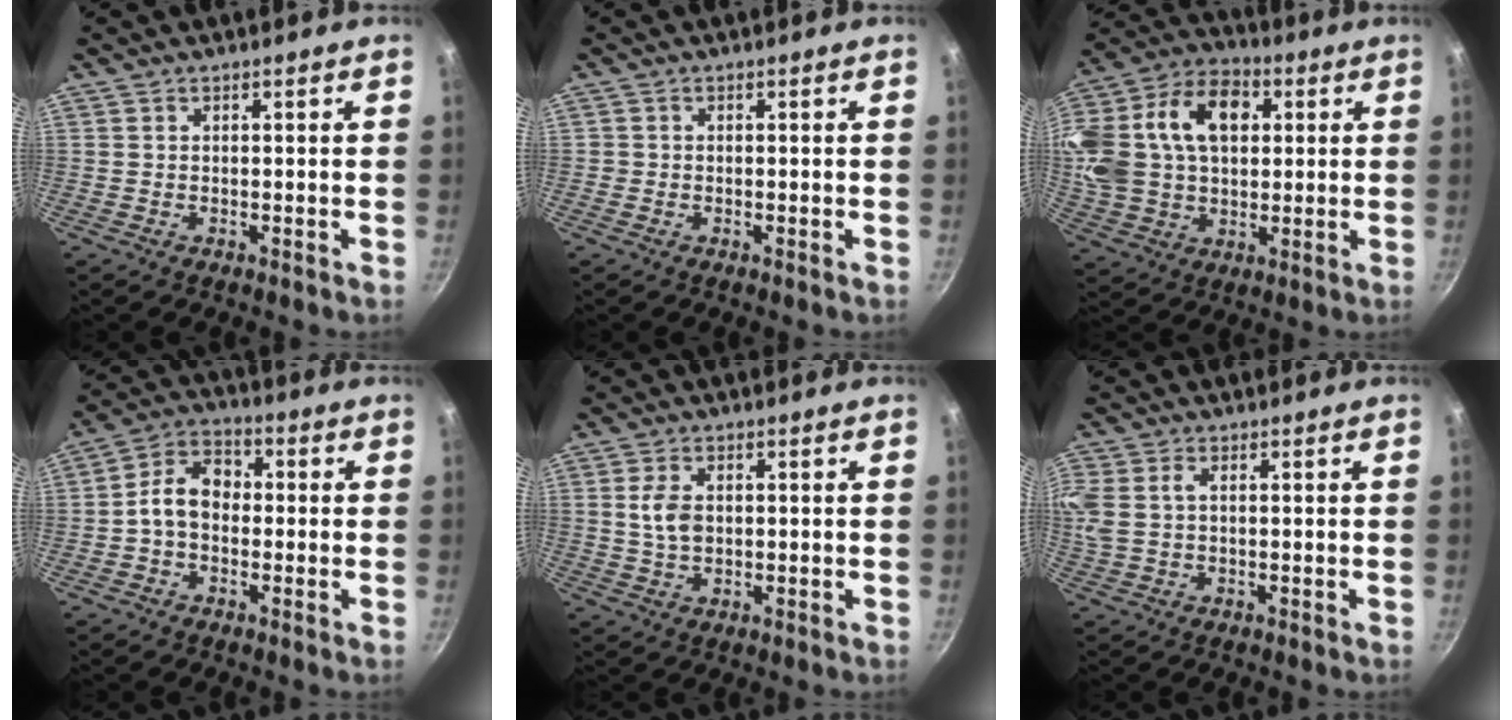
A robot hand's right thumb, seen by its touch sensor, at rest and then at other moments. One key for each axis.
{"total": 0.6, "fx": -0.1, "fy": 0.6, "fz": 0.1, "tx": 0.001, "ty": 0.001, "tz": -0.005}
{"total": 26.1, "fx": 6.1, "fy": 18.1, "fz": 17.8, "tx": -0.372, "ty": 0.035, "tz": 0.101}
{"total": 8.3, "fx": -0.6, "fy": 6.1, "fz": 5.6, "tx": -0.072, "ty": 0.030, "tz": -0.031}
{"total": 4.9, "fx": 0.6, "fy": 3.1, "fz": 3.7, "tx": -0.066, "ty": 0.003, "tz": 0.012}
{"total": 7.7, "fx": 1.4, "fy": 5.0, "fz": 5.7, "tx": -0.128, "ty": 0.012, "tz": 0.024}